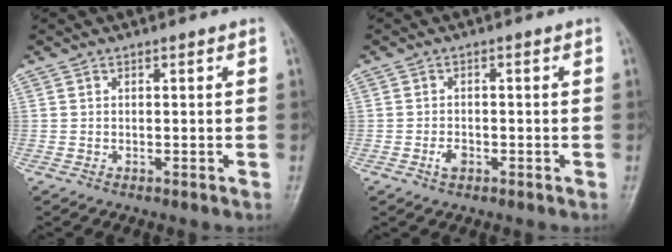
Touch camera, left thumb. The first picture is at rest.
{"total": 2.3, "force": [-1.0, 1.5, 1.5], "torque": [-0.023, 0.005, -0.020]}